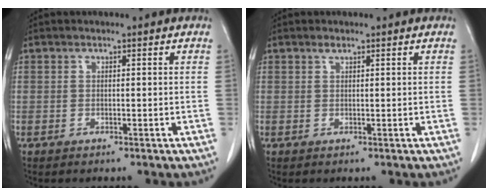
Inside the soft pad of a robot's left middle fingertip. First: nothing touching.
{"total": 0.6, "force": [0.5, 0.1, 0.3], "torque": [-0.012, -0.003, 0.011]}